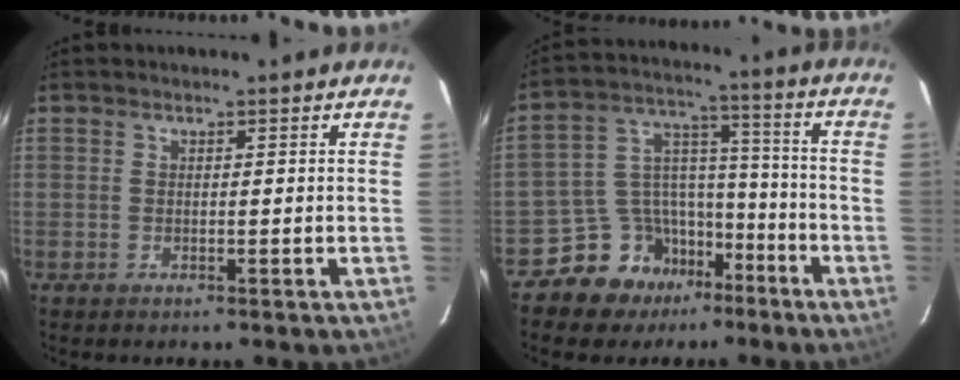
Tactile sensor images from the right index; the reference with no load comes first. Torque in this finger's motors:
{"motor_torque": [0.00, -0.38, -0.37, -0.21]}